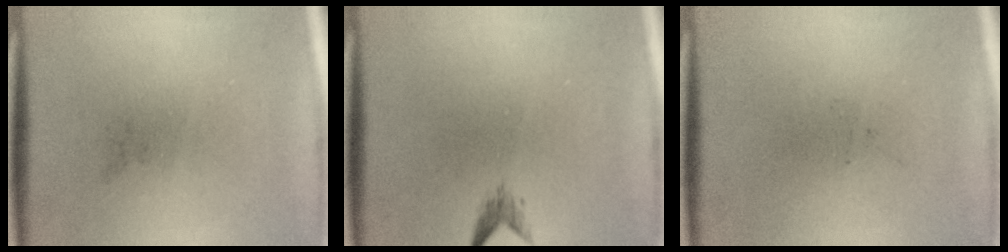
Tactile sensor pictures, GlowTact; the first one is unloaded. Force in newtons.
{"total": 1.1}
{"total": 0.0}